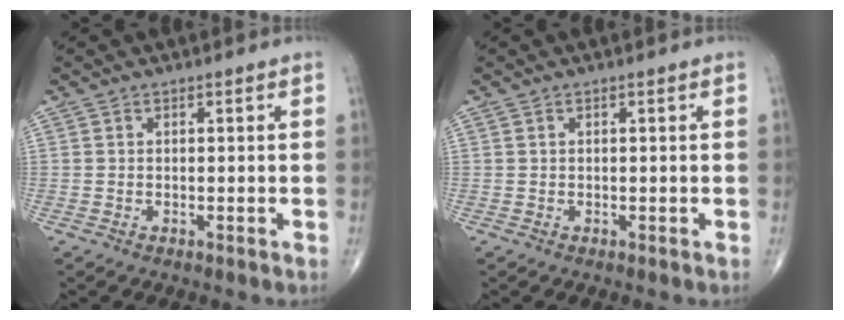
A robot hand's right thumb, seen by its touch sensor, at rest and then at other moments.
{"total": 0.0}